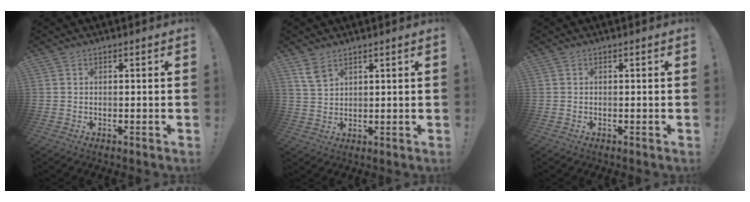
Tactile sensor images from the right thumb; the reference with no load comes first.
{"total": 5.2, "force": [3.6, 2.8, 2.6], "torque": [-0.044, -0.018, 0.069]}
{"total": 0.0}